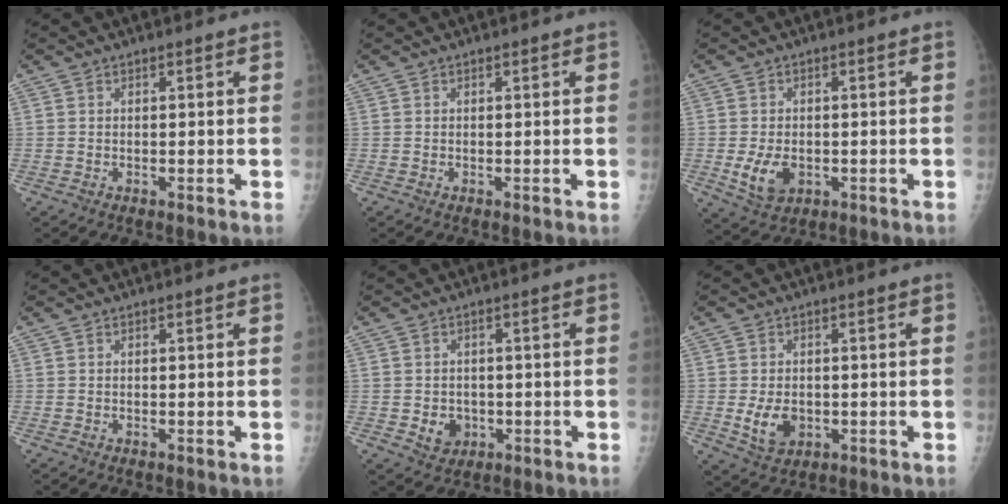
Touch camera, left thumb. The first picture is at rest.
{"total": 0.0}
{"total": 6.3, "force": [-1.4, 4.3, 4.4], "torque": [-0.074, -0.001, -0.015]}
{"total": 0.0}
{"total": 4.4, "force": [-1.0, 3.7, 2.1], "torque": [-0.014, 0.004, -0.006]}
{"total": 6.0, "force": [-1.0, 4.3, 4.0], "torque": [-0.060, -0.003, -0.007]}